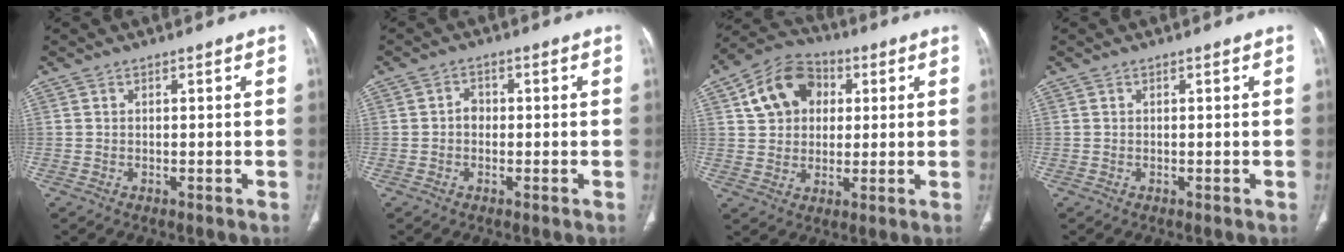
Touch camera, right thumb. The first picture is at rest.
{"total": 2.0, "force": [-0.3, 1.7, 1.1], "torque": [-0.001, 0.009, -0.011]}
{"total": 12.7, "force": [3.7, 9.8, 7.1], "torque": [-0.095, 0.007, 0.055]}
{"total": 0.0}